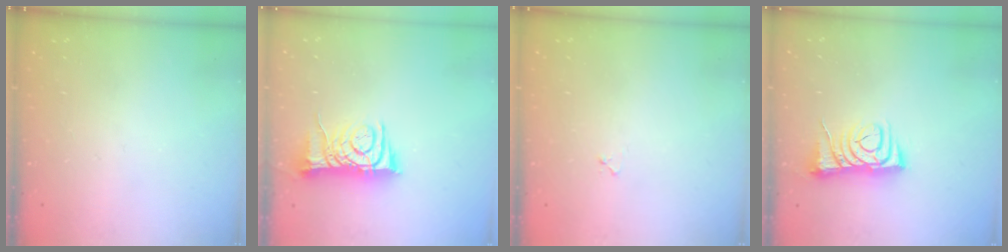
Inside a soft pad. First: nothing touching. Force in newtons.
{"total": 8.2, "press": 8.2, "slide": 0.7}
{"total": 3.4, "press": 3.4, "slide": 0.4}
{"total": 7.3, "press": 7.2, "slide": 0.9}